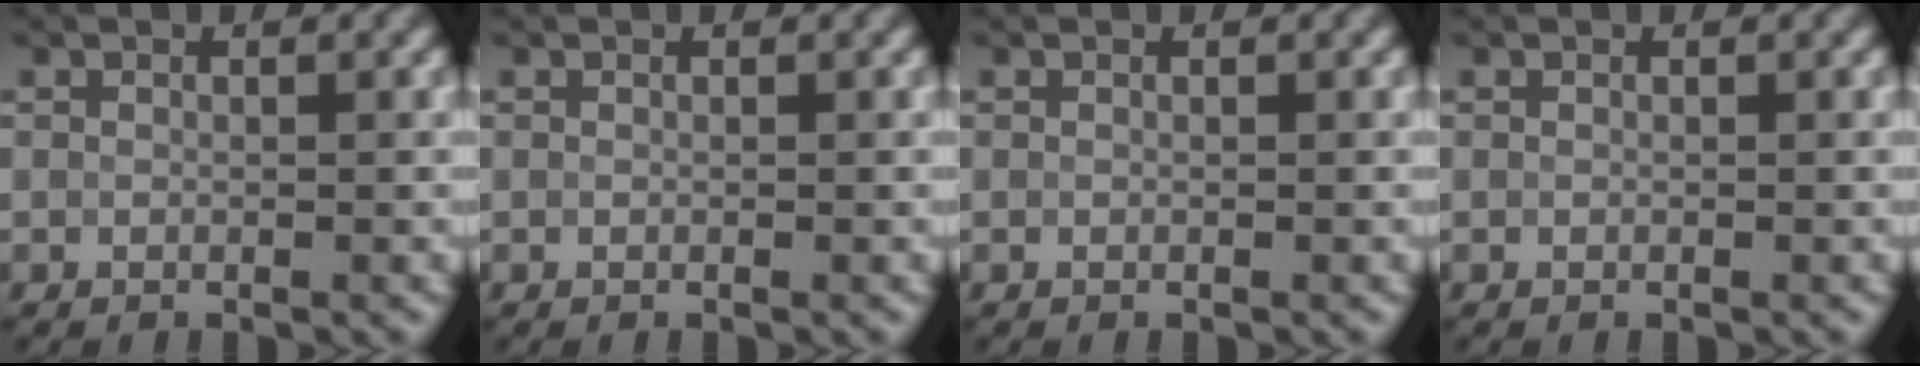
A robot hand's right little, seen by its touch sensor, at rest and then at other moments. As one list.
[{"total": 0.0}, {"total": 0.0}, {"total": 0.0}]